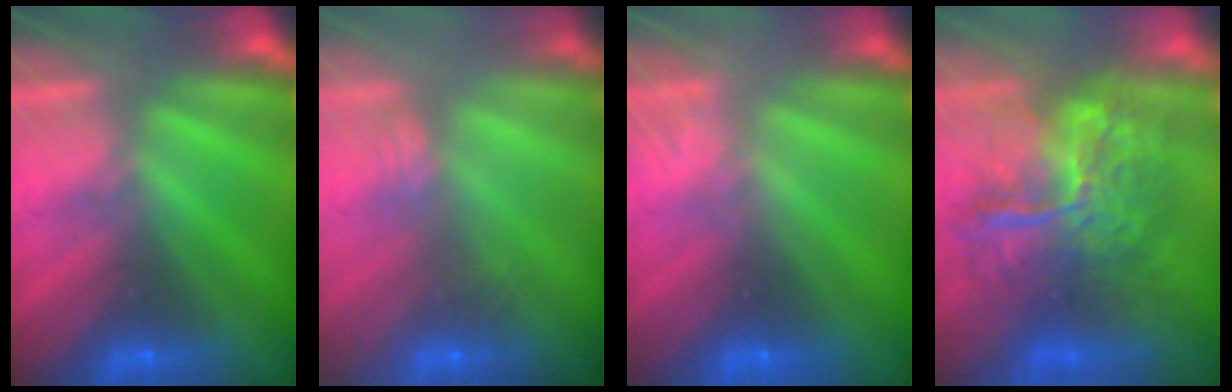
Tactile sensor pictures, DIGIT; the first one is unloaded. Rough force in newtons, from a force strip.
{"total": 2.4}
{"total": 1.6}
{"total": 11.2}